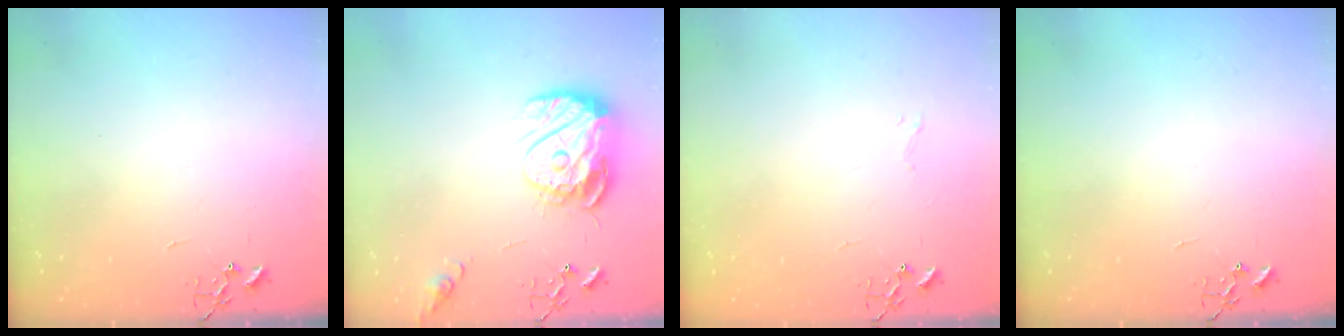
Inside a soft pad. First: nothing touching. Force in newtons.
{"total": 14.4, "press": 14.4, "slide": 1.3}
{"total": 3.4, "press": 3.4, "slide": 0.3}
{"total": 0.0}